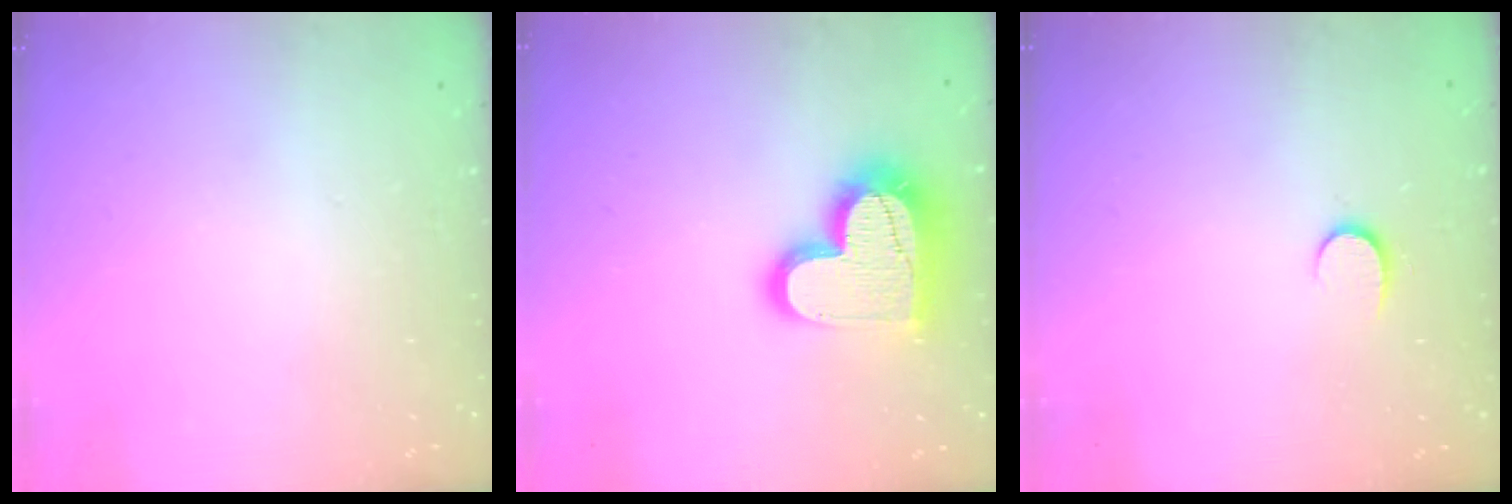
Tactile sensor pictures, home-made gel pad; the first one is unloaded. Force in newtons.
{"total": 19.2, "press": 19.1, "slide": 1.6}
{"total": 5.1, "press": 5.1, "slide": 0.6}